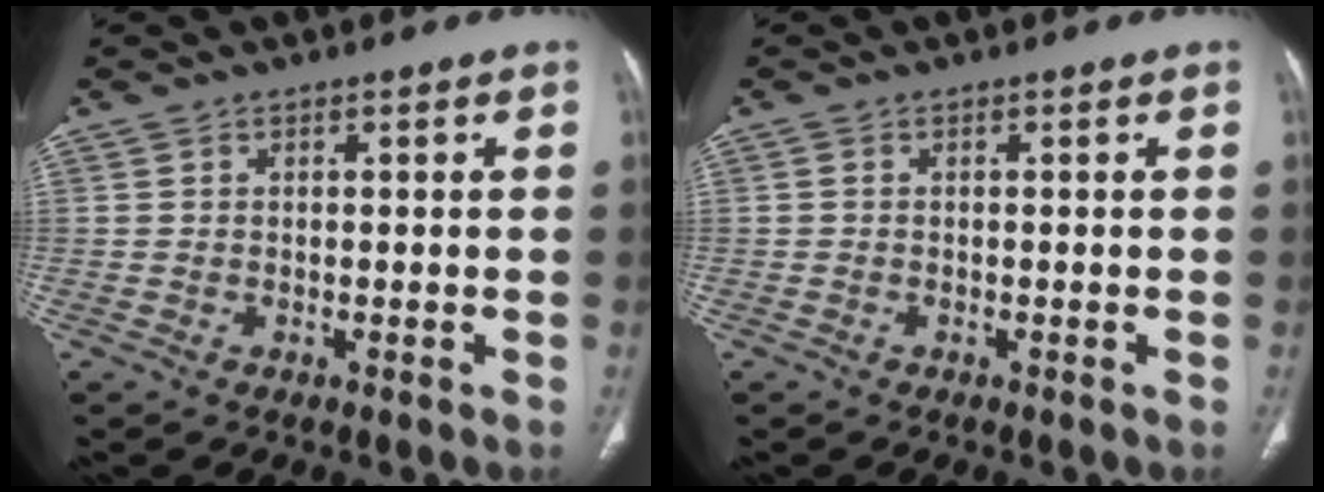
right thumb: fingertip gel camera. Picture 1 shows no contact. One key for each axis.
{"total": 0.0}